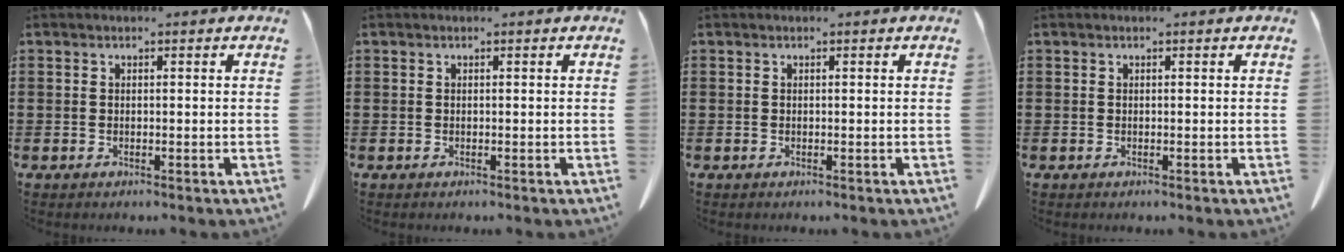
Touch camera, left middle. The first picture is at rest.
{"total": 0.0}
{"total": 0.0}
{"total": 0.0}